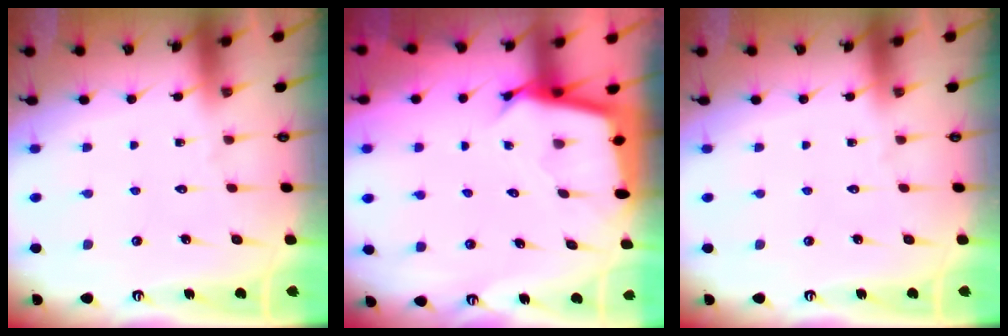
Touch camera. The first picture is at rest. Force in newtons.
{"total": 3.1, "press": 3.1, "slide": 0.1}
{"total": 0.0}